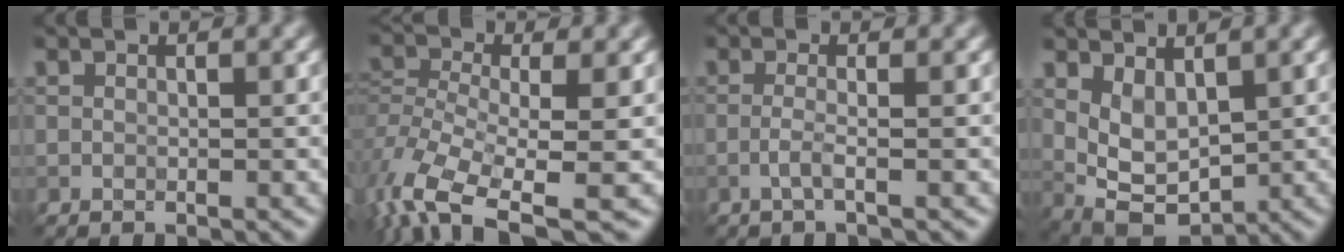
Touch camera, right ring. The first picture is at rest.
{"total": 8.7, "force": [-4.9, 3.7, 6.2], "torque": [-0.135, -0.015, -0.104]}
{"total": 1.6, "force": [-0.5, 0.3, 1.5], "torque": [-0.026, 0.002, -0.020]}
{"total": 3.7, "force": [1.3, 2.3, 2.6], "torque": [-0.061, -0.010, 0.034]}